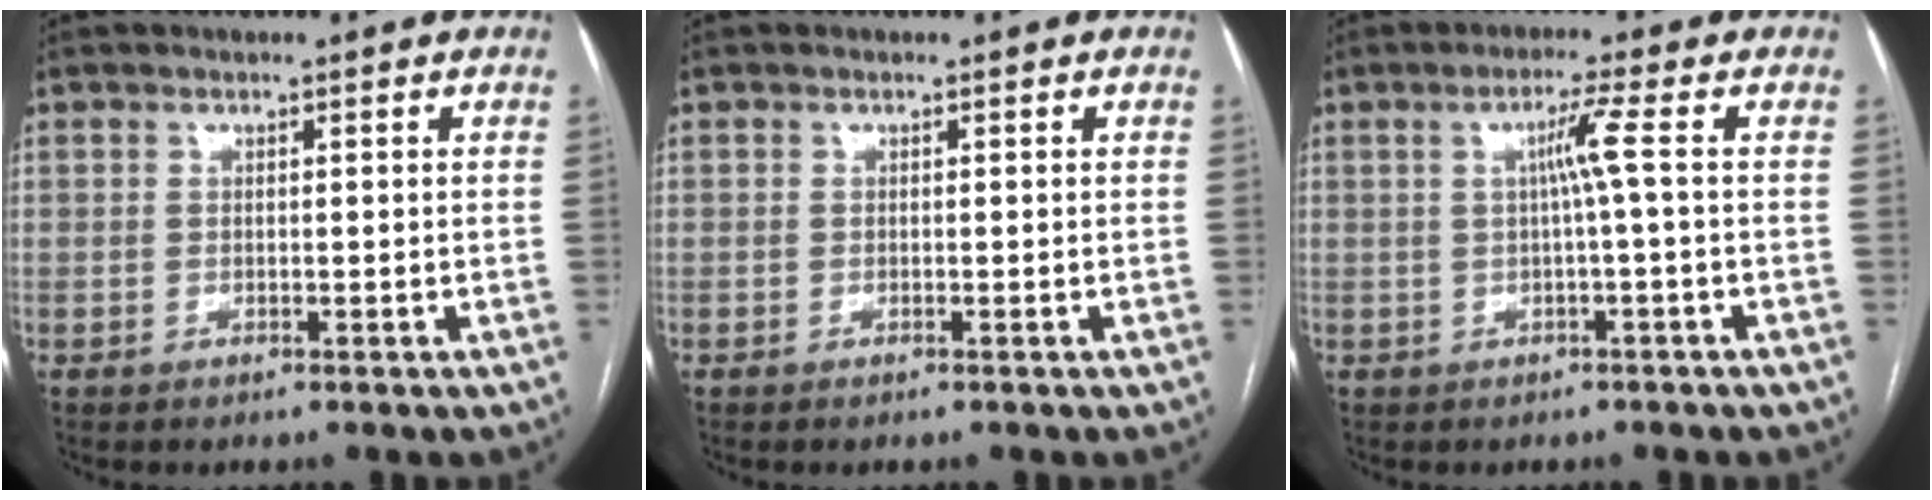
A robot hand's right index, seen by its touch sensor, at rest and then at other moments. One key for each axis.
{"total": 0.0}
{"total": 3.5, "fx": 0.2, "fy": -1.2, "fz": 3.3, "tx": -0.061, "ty": 0.006, "tz": 0.006}